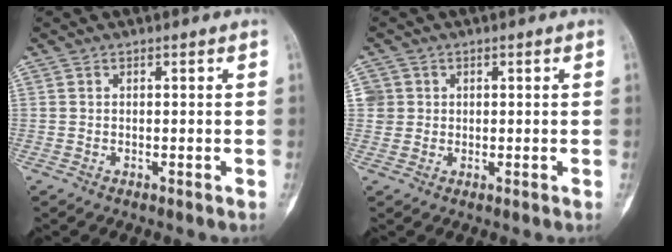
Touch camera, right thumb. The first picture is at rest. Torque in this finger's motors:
{"motor_torque": [-0.15, 0.00, 0.30, -0.09, 0.00]}